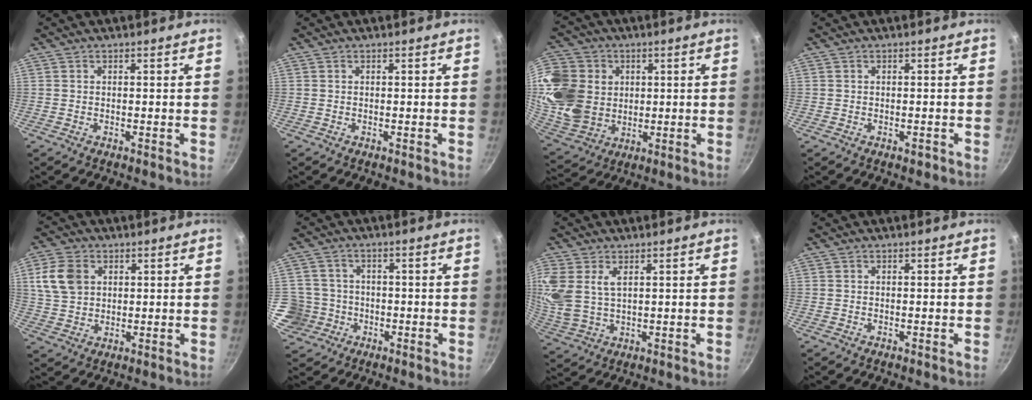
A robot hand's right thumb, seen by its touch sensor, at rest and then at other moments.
{"total": 0.0}
{"total": 21.1, "force": [4.3, 17.5, 11.1], "torque": [-0.233, -0.010, 0.094]}
{"total": 1.0, "force": [-0.5, 0.6, 0.6], "torque": [-0.007, 0.004, -0.005]}
{"total": 8.8, "force": [2.6, 6.6, 5.1], "torque": [-0.087, 0.003, 0.052]}
{"total": 9.0, "force": [-2.6, 8.3, 2.2], "torque": [-0.032, 0.028, -0.045]}
{"total": 11.1, "force": [3.9, 6.9, 7.7], "torque": [-0.180, -0.001, 0.088]}
{"total": 0.0}